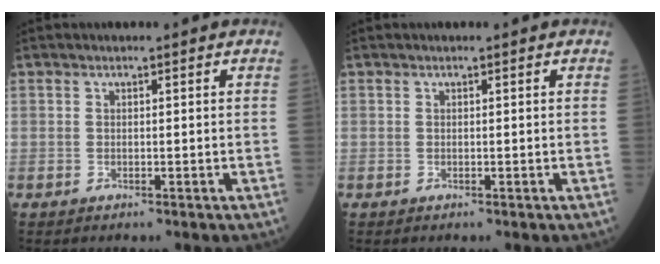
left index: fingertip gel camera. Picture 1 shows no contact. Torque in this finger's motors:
{"motor_torque": [-0.10, 0.10, 0.00, 0.00]}